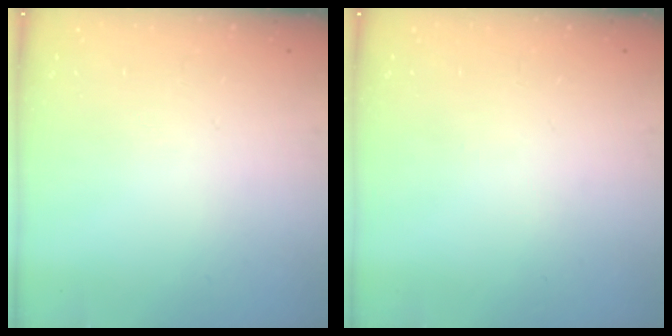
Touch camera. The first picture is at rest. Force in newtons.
{"total": 0.0}